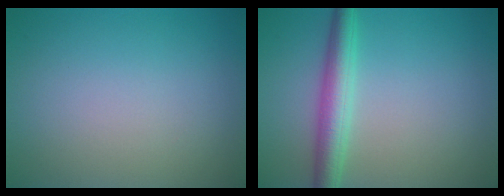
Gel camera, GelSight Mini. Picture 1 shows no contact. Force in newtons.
{"total": 3.8, "press": 3.8, "slide": 0.1}